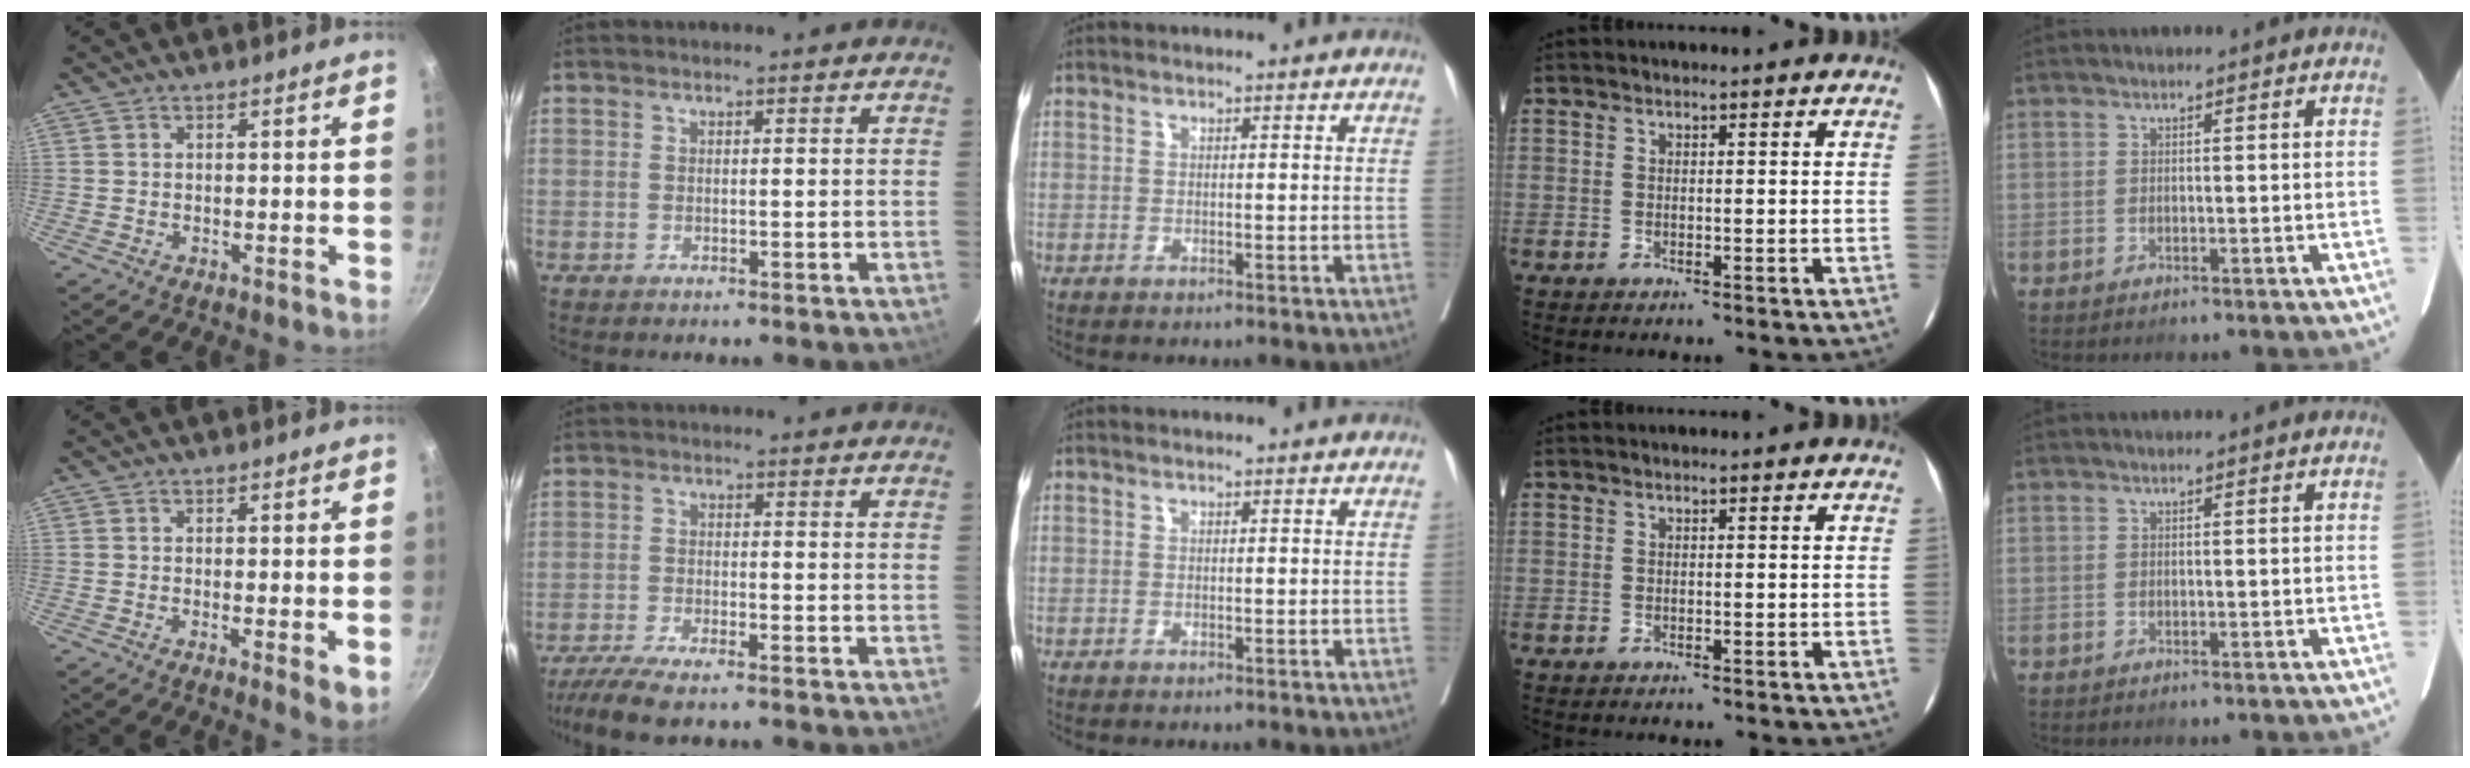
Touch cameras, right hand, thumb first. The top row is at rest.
{"thumb": {"total": 3.9, "force": [-0.6, 0.7, 3.8], "torque": [-0.062, -0.014, -0.009]}, "index": {"total": 7.7, "force": [-6.2, 0.8, 4.4], "torque": [-0.074, -0.018, -0.106]}}